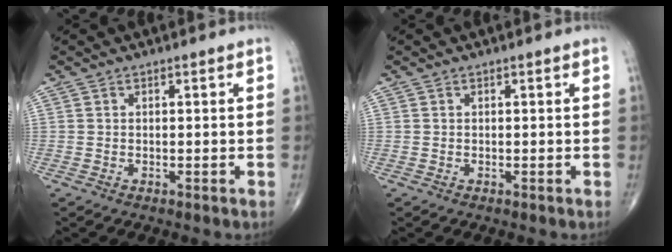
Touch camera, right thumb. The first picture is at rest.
{"total": 0.0}